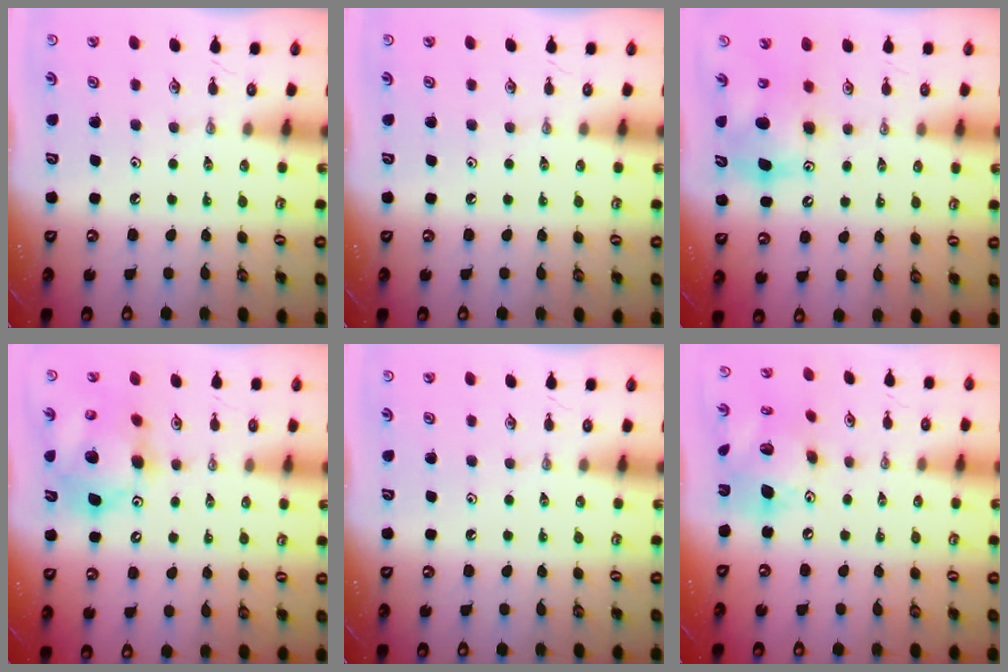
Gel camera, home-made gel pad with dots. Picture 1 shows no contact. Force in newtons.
{"total": 0.0}
{"total": 9.2, "press": 9.2, "slide": 0.2}
{"total": 13.6, "press": 13.4, "slide": 2.3}
{"total": 0.0}
{"total": 15.3, "press": 15.2, "slide": 1.4}